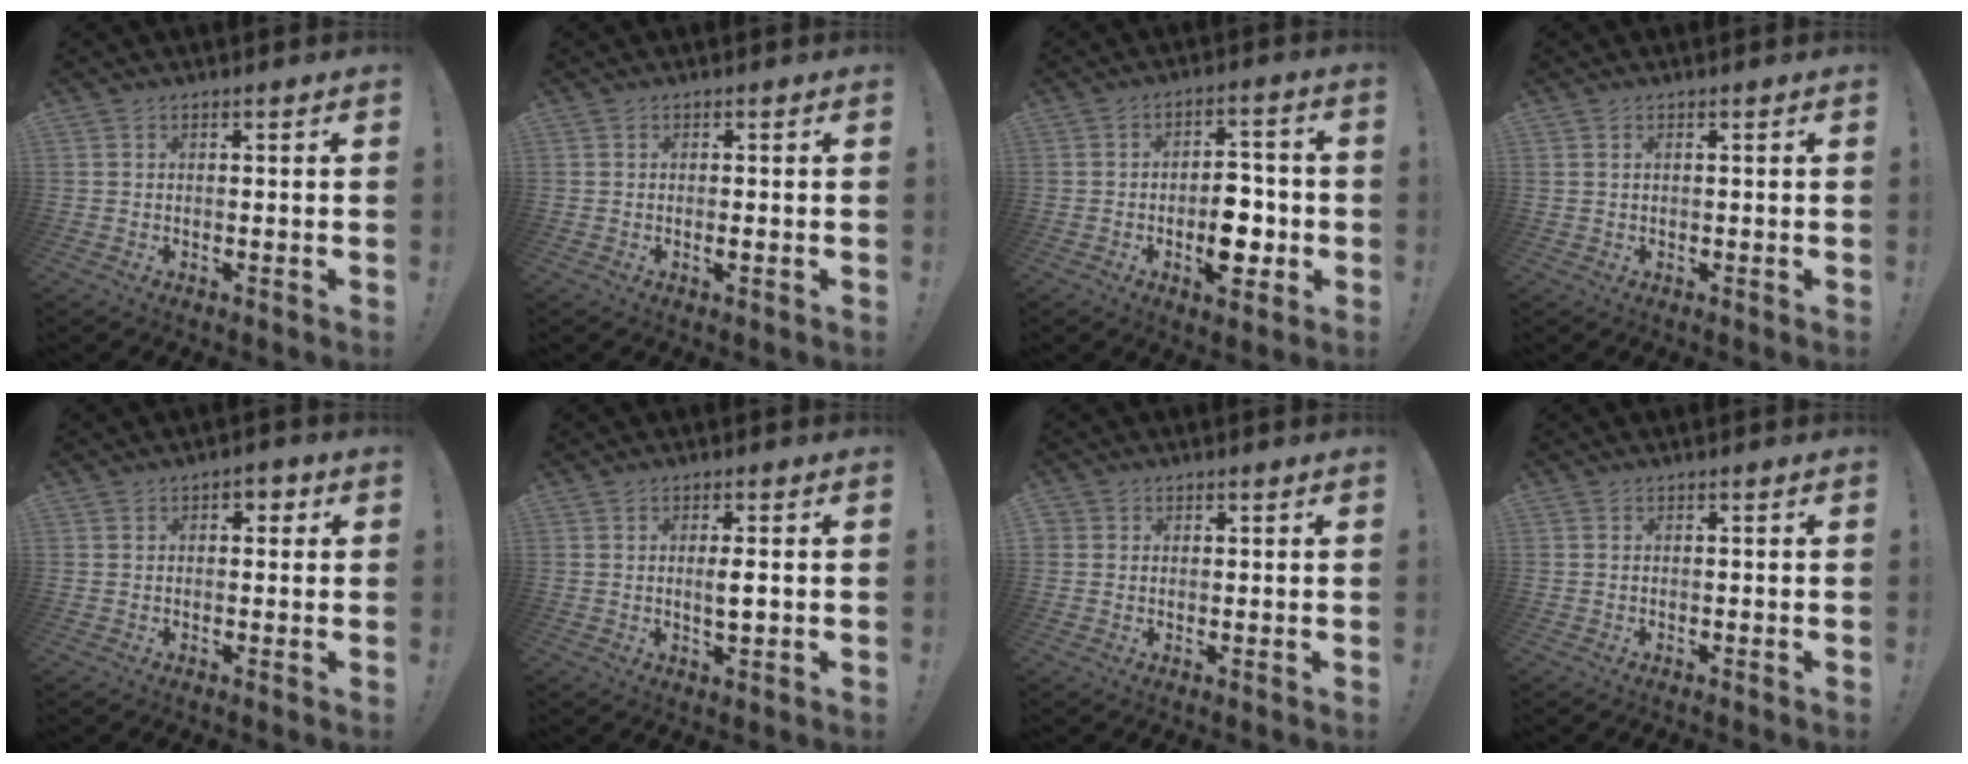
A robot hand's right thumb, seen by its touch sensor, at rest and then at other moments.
{"total": 0.8, "force": [-0.2, -0.1, 0.8], "torque": [-0.013, -0.003, -0.003]}
{"total": 10.4, "force": [-3.0, 5.7, 8.2], "torque": [-0.107, 0.013, -0.047]}
{"total": 0.7, "force": [0.3, 0.4, 0.5], "torque": [-0.018, 0.004, 0.008]}
{"total": 2.8, "force": [0.0, 2.2, 1.7], "torque": [-0.013, 0.006, -0.005]}
{"total": 3.2, "force": [0.0, 0.7, 3.1], "torque": [-0.043, -0.007, -0.004]}
{"total": 1.8, "force": [0.6, 1.7, 0.4], "torque": [-0.007, 0.000, 0.012]}
{"total": 0.0}